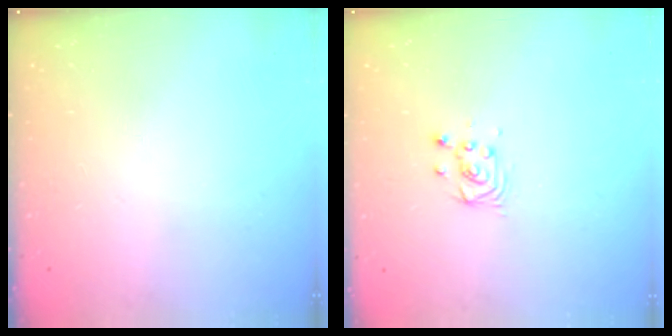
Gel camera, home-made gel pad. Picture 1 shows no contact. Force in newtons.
{"total": 3.4, "press": 3.4, "slide": 0.3}